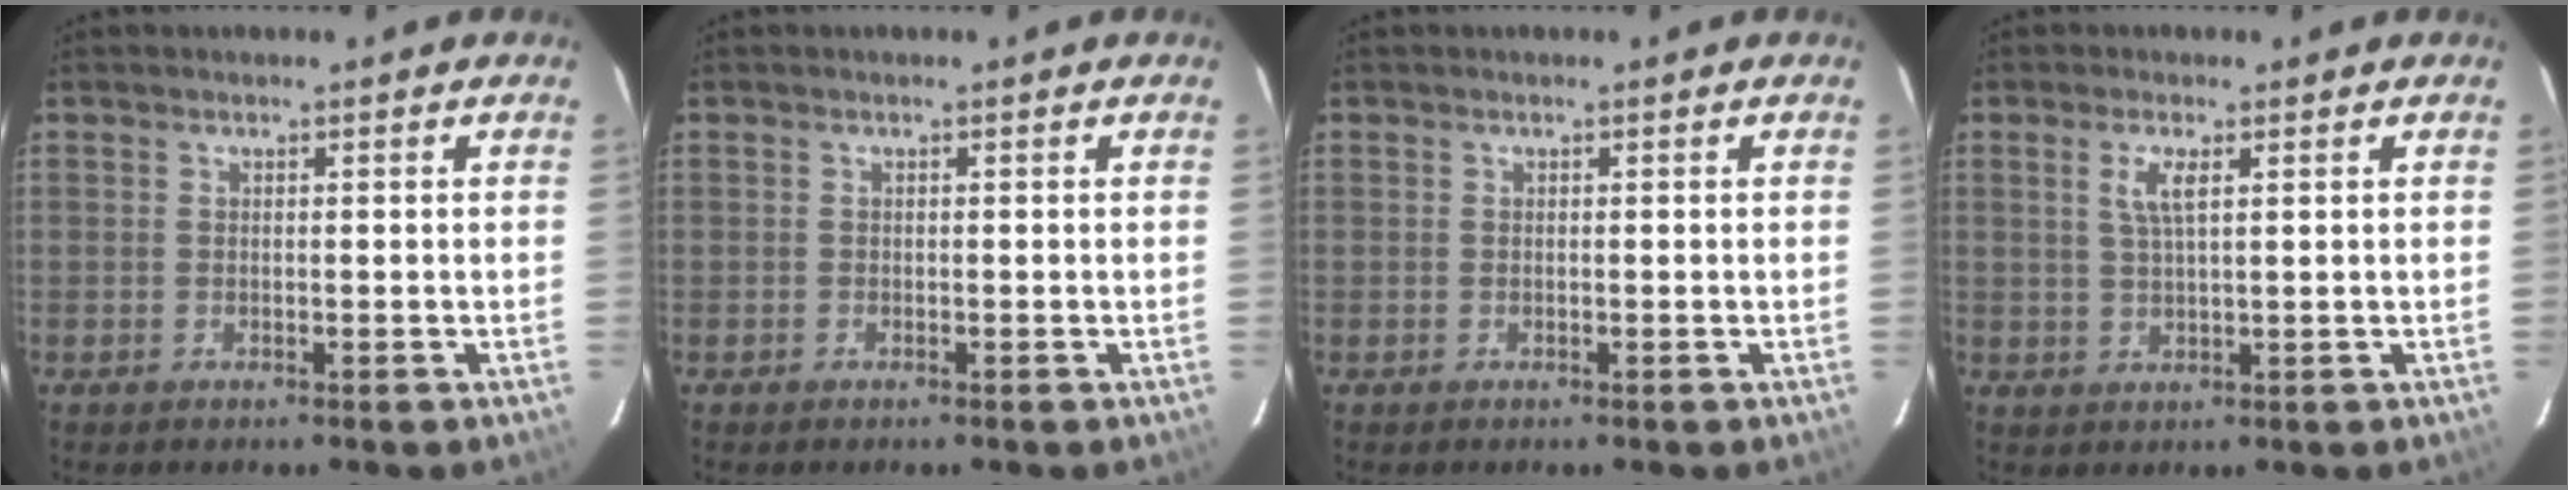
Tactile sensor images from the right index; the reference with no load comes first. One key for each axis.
{"total": 0.0}
{"total": 0.0}
{"total": 3.6, "fx": 1.4, "fy": 0.7, "fz": 3.2, "tx": -0.066, "ty": 0.001, "tz": 0.028}